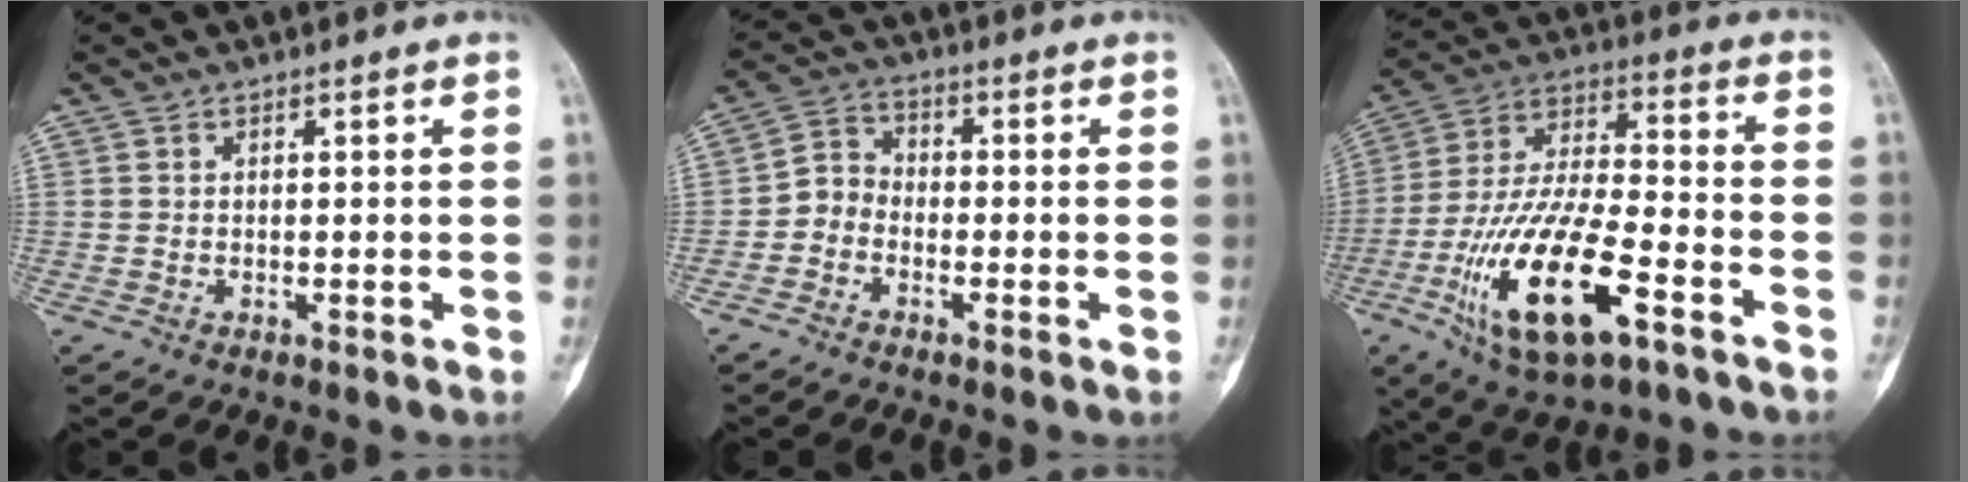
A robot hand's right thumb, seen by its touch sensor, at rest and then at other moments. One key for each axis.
{"total": 4.4, "fx": -1.9, "fy": 3.5, "fz": 1.8, "tx": -0.009, "ty": 0.018, "tz": -0.053}
{"total": 21.2, "fx": -9.2, "fy": 7.7, "fz": 17.4, "tx": -0.347, "ty": 0.041, "tz": -0.158}